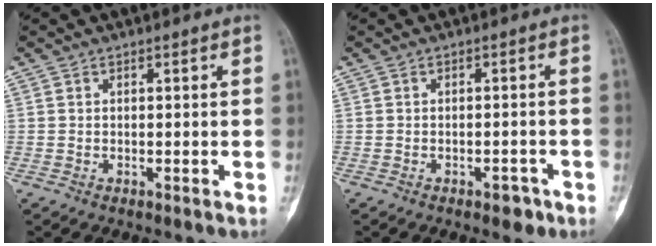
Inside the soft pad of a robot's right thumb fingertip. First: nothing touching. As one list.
[{"total": 3.1, "force": [-1.8, 1.5, 1.9], "torque": [-0.016, 0.011, -0.019]}]